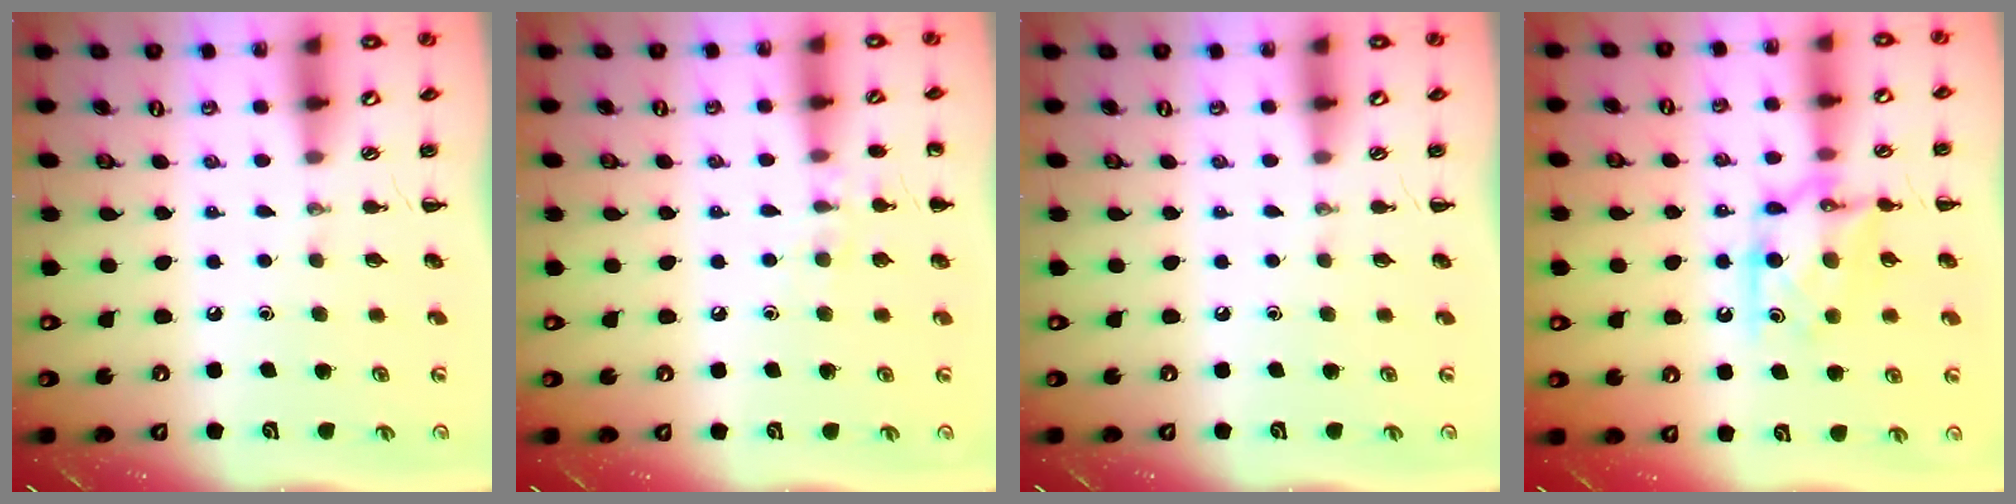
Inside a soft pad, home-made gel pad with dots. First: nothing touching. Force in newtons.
{"total": 6.8, "press": 6.5, "slide": 2.1}
{"total": 0.0}
{"total": 11.2, "press": 11.1, "slide": 0.4}